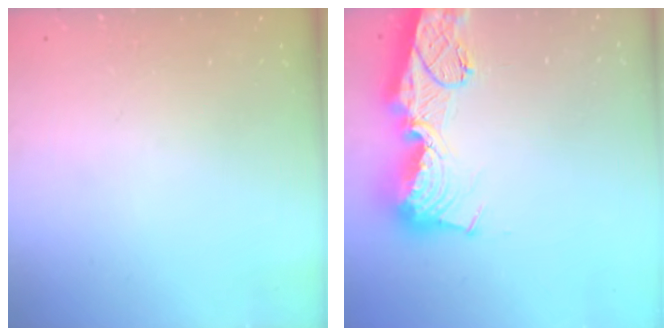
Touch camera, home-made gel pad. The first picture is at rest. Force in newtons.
{"total": 19.6, "press": 19.5, "slide": 1.9}